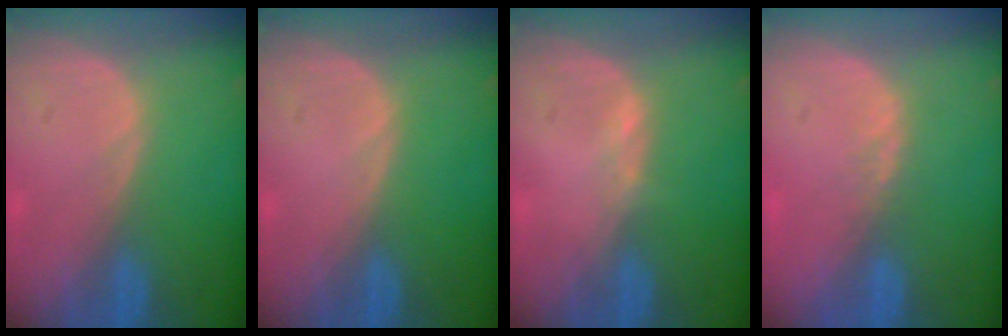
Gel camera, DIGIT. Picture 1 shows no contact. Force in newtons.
{"total": 0.0}
{"total": 0.6, "press": 0.5, "slide": 0.4}
{"total": 1.3, "press": 1.1, "slide": 0.7}